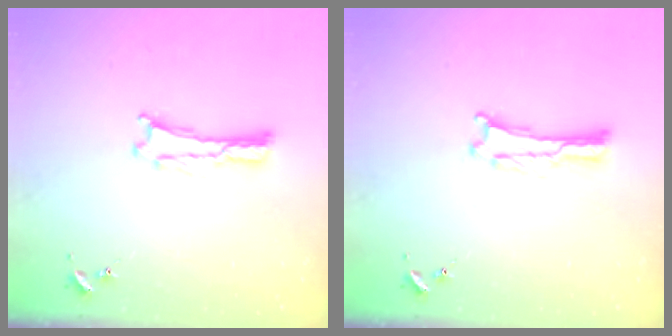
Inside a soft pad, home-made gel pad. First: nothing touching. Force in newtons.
{"total": 0.0}